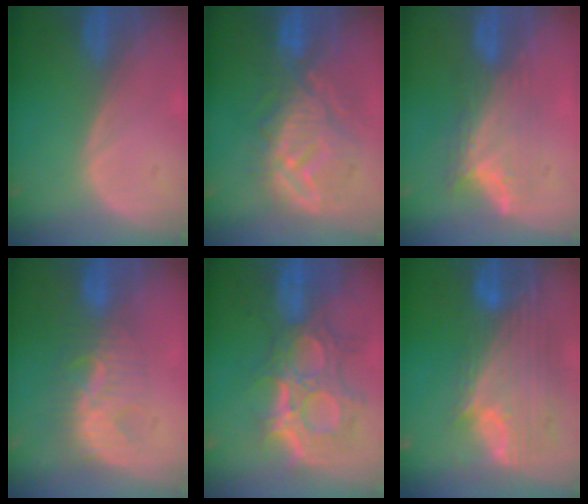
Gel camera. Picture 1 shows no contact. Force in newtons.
{"total": 10.7, "press": 10.2, "slide": 3.5}
{"total": 7.9, "press": 6.8, "slide": 4.0}
{"total": 8.1, "press": 7.4, "slide": 3.4}
{"total": 11.8, "press": 10.6, "slide": 5.2}
{"total": 12.0, "press": 10.1, "slide": 6.4}